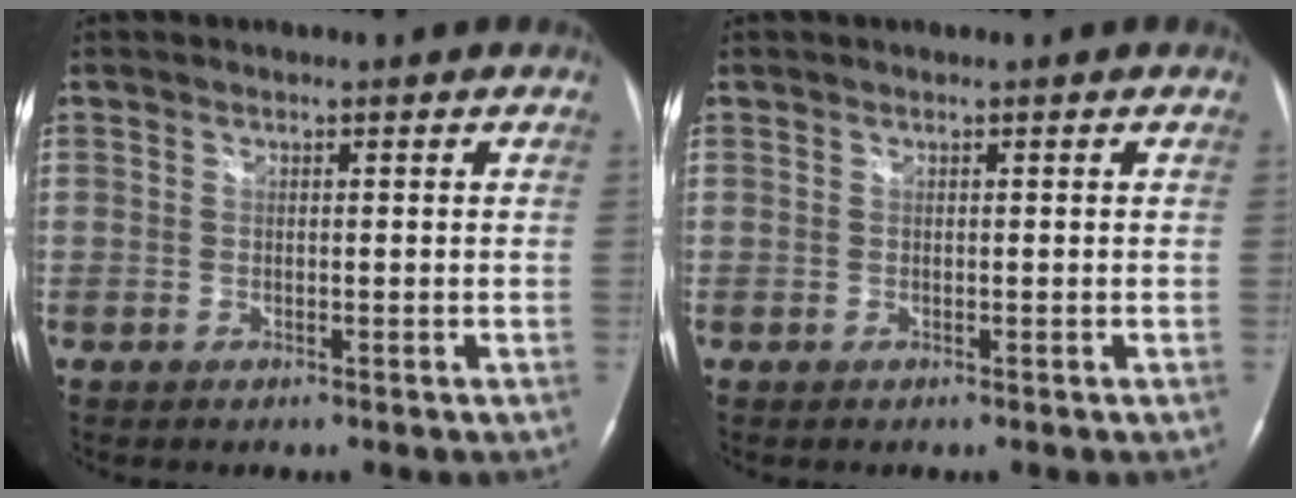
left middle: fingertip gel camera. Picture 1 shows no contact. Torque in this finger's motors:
{"motor_torque": [0.24, -0.19, 0.07, 0.01]}